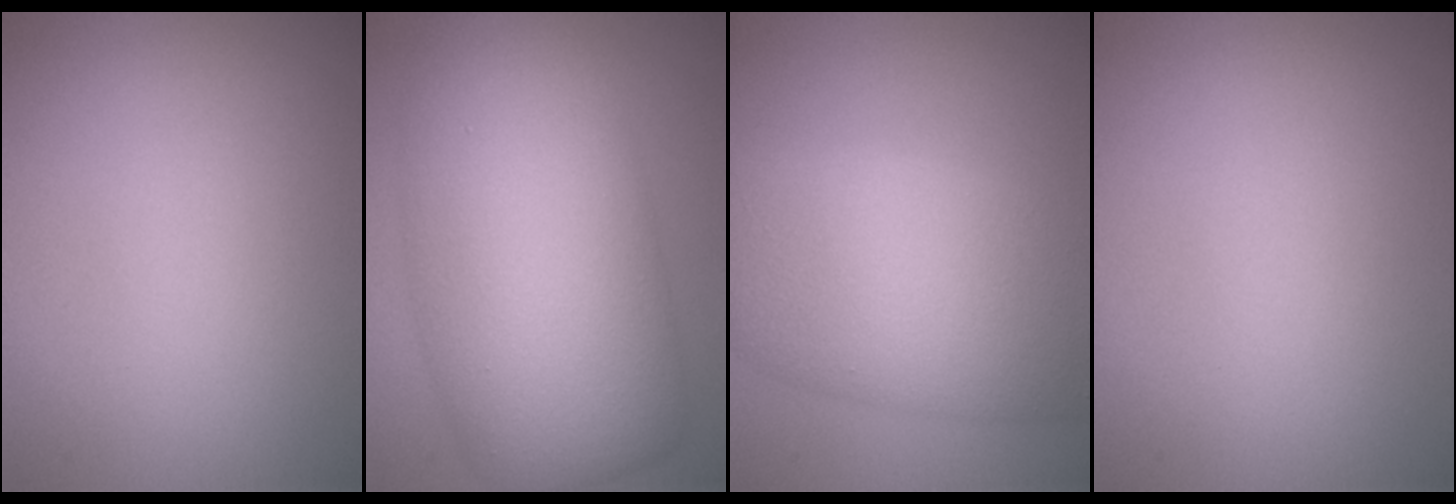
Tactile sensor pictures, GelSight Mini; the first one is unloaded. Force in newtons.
{"total": 12.8, "press": 12.8, "slide": 0.3}
{"total": 9.4, "press": 9.4, "slide": 0.3}
{"total": 0.0}